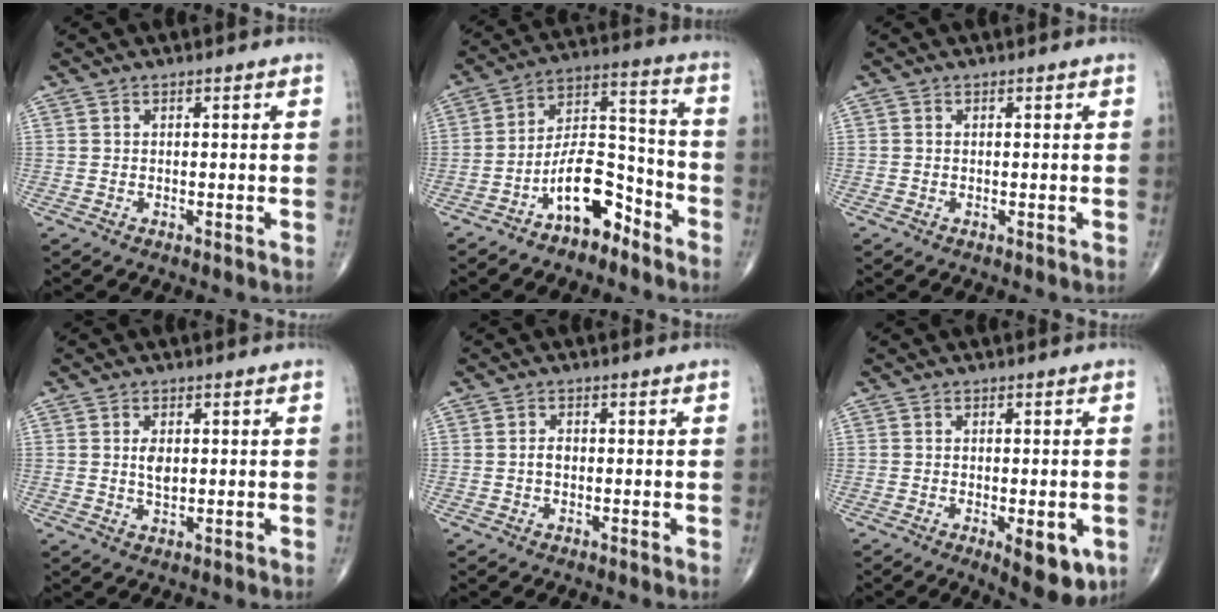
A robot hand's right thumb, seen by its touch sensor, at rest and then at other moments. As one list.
[{"total": 12.0, "force": [-7.2, 5.7, 7.7], "torque": [-0.120, 0.078, -0.131]}, {"total": 0.0}, {"total": 3.1, "force": [0.4, 1.7, 2.5], "torque": [-0.041, -0.004, 0.010]}, {"total": 1.4, "force": [-0.2, 1.0, 1.1], "torque": [-0.016, 0.003, -0.006]}, {"total": 8.1, "force": [-2.7, 3.1, 6.9], "torque": [-0.074, -0.009, -0.029]}]